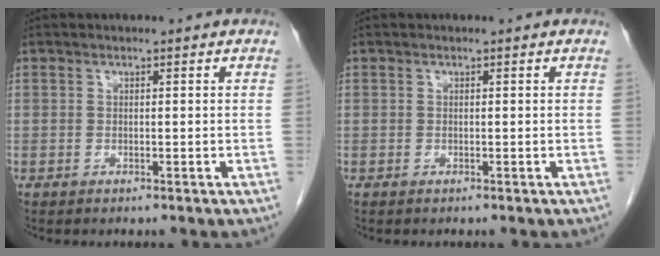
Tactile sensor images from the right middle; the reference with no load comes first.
{"total": 0.0}